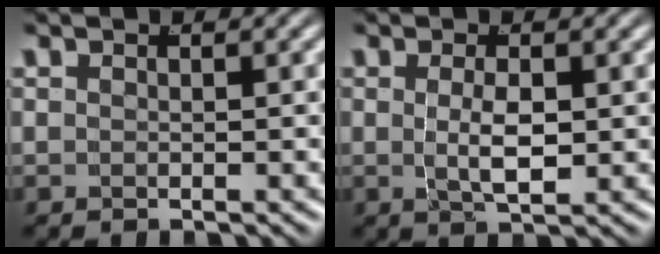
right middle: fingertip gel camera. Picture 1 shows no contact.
{"total": 2.9, "force": [-0.3, 0.6, 2.8], "torque": [-0.053, -0.015, 0.006]}